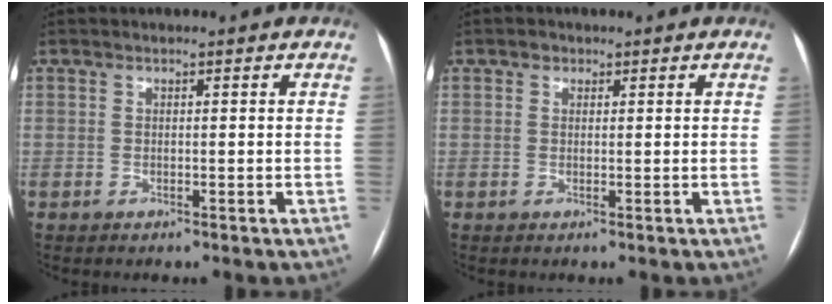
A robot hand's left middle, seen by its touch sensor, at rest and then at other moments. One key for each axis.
{"total": 1.0, "fx": 0.6, "fy": 0.8, "fz": 0.2, "tx": -0.002, "ty": 0.002, "tz": 0.007}